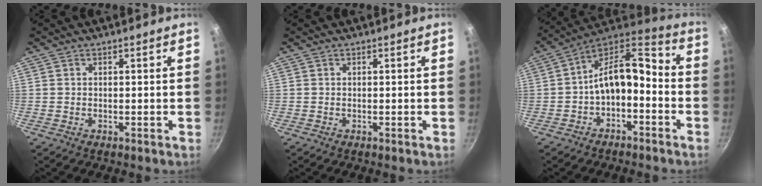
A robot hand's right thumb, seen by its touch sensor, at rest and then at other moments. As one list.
[{"total": 0.0}, {"total": 13.5, "force": [-2.9, 7.7, 10.7], "torque": [-0.156, 0.065, -0.057]}]